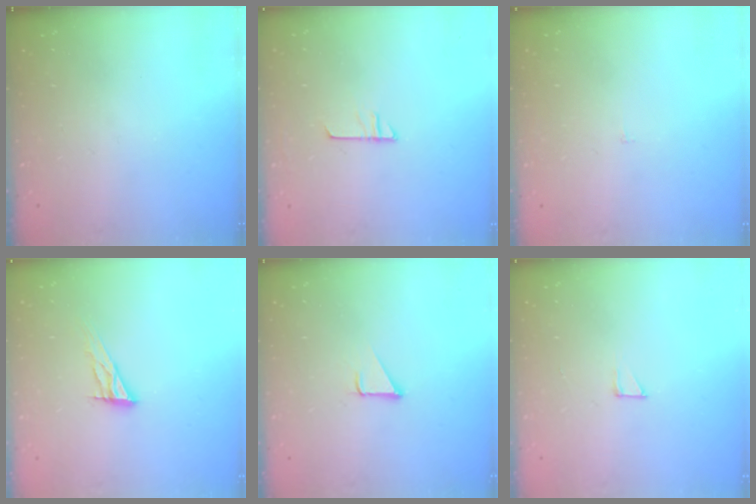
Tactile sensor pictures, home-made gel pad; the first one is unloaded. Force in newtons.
{"total": 6.4, "press": 6.4, "slide": 0.3}
{"total": 1.8, "press": 1.8, "slide": 0.1}
{"total": 9.2, "press": 9.1, "slide": 0.7}
{"total": 1.9, "press": 1.9, "slide": 0.1}
{"total": 2.3, "press": 2.3, "slide": 0.2}